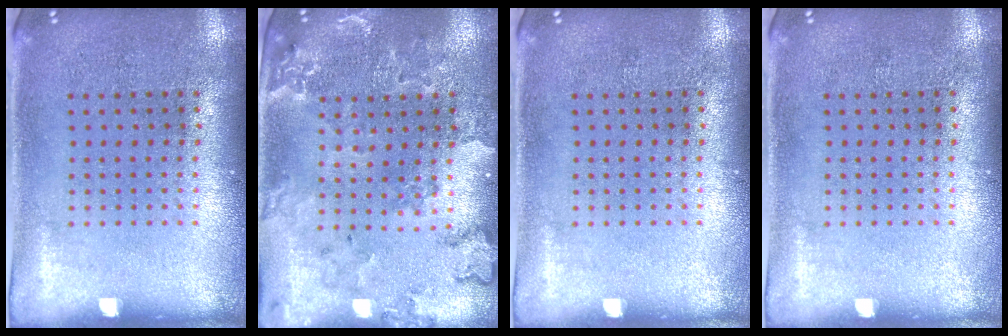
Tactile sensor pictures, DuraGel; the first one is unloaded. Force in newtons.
{"total": 0.7, "press": 0.7, "slide": 0.2}
{"total": 0.0}
{"total": 0.0}